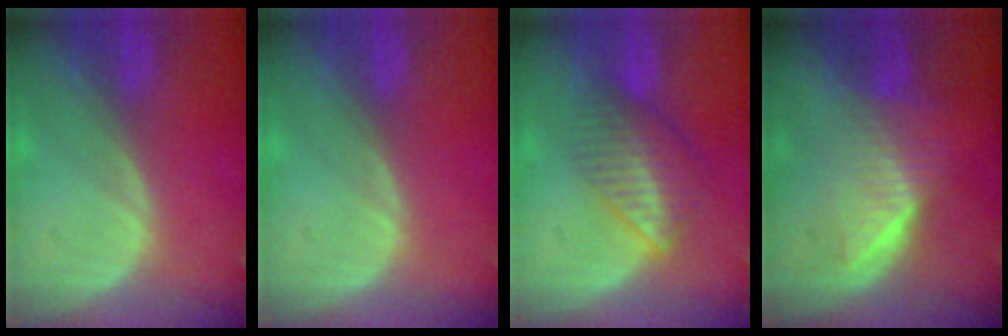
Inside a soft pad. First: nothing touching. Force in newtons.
{"total": 0.0}
{"total": 6.7, "press": 5.7, "slide": 3.5}
{"total": 6.4, "press": 6.0, "slide": 2.2}